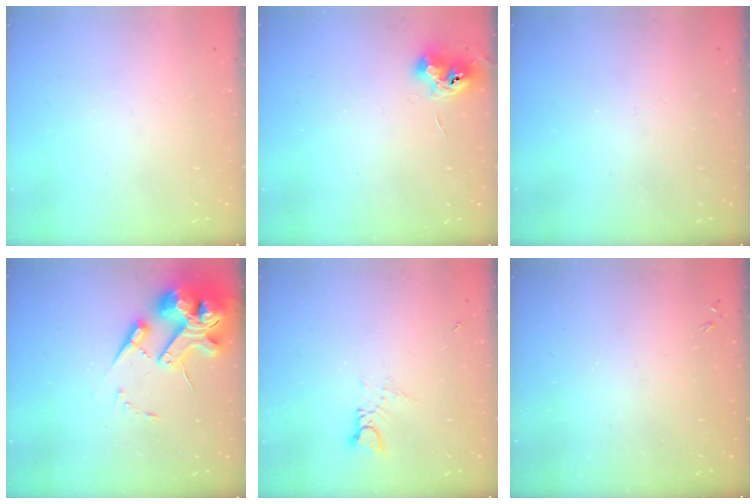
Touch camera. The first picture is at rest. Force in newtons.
{"total": 9.1, "press": 9.1, "slide": 0.4}
{"total": 0.0}
{"total": 17.8, "press": 17.6, "slide": 2.6}
{"total": 3.4, "press": 3.4, "slide": 0.3}
{"total": 0.0}